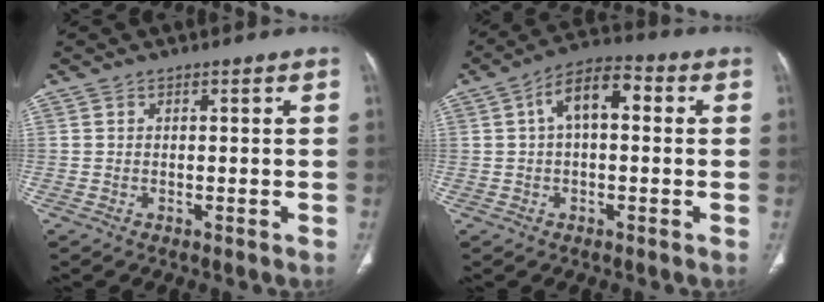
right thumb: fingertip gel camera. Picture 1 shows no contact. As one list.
[{"total": 8.7, "force": [1.5, 4.6, 7.3], "torque": [-0.117, 0.030, 0.015]}]